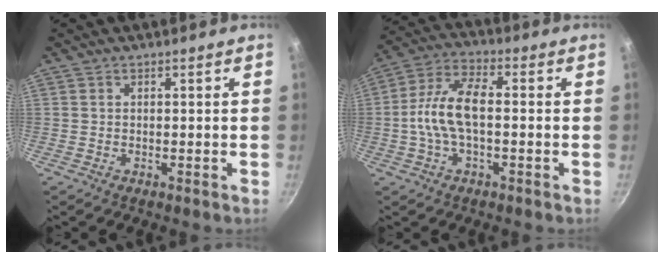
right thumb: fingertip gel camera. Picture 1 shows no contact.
{"total": 10.6, "force": [-0.8, 5.1, 9.3], "torque": [-0.182, 0.033, -0.027]}